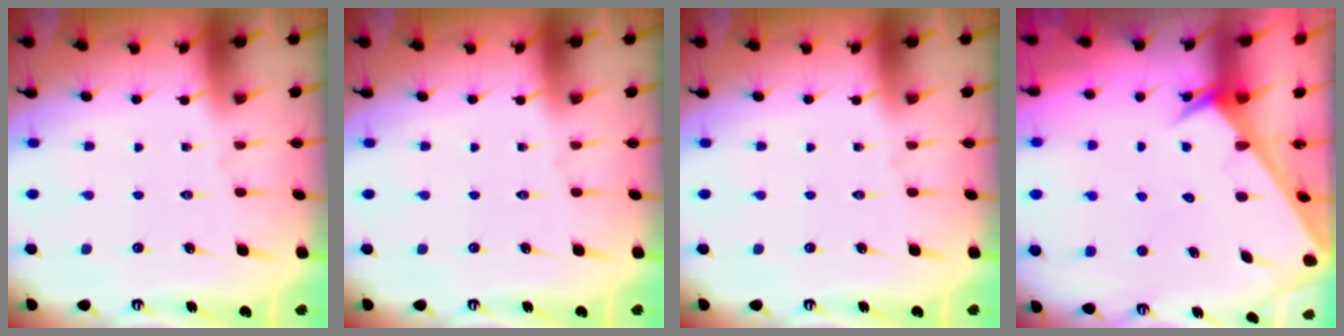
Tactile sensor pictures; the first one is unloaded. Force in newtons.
{"total": 0.0}
{"total": 0.0}
{"total": 2.5, "press": 2.5, "slide": 0.0}